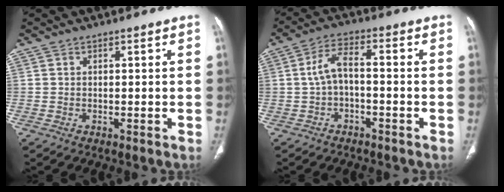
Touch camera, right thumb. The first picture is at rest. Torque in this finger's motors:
{"motor_torque": [-0.31, 0.33, -0.22, -0.14, 0.07]}